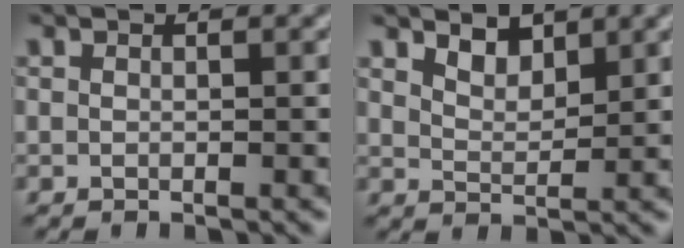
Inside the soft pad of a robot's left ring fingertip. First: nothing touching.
{"total": 2.1, "force": [1.7, 0.8, 0.9], "torque": [-0.019, -0.004, 0.032]}